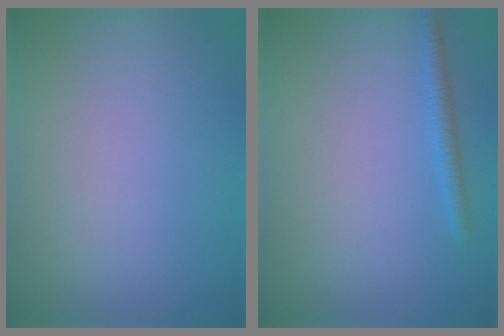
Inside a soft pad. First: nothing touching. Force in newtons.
{"total": 1.5, "press": 1.4, "slide": 0.1}